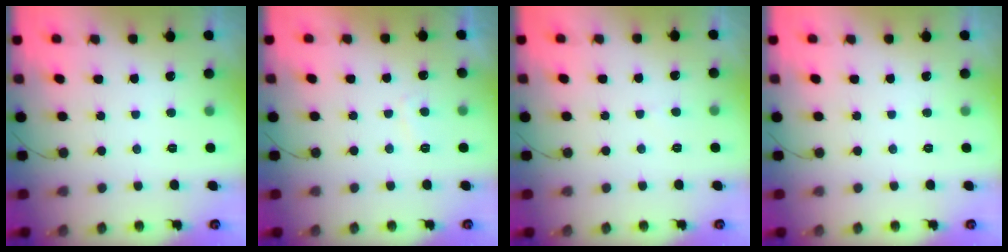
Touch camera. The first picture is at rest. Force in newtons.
{"total": 2.3, "press": 2.2, "slide": 0.7}
{"total": 2.5, "press": 2.5, "slide": 0.2}
{"total": 0.0}